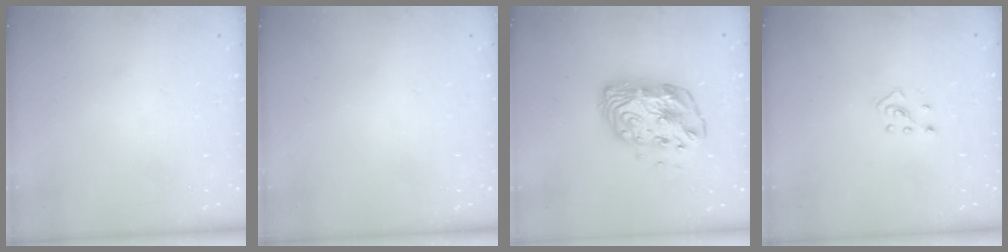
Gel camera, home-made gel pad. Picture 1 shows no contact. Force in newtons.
{"total": 0.0}
{"total": 14.1, "press": 14.1, "slide": 1.2}
{"total": 2.5, "press": 2.4, "slide": 0.7}